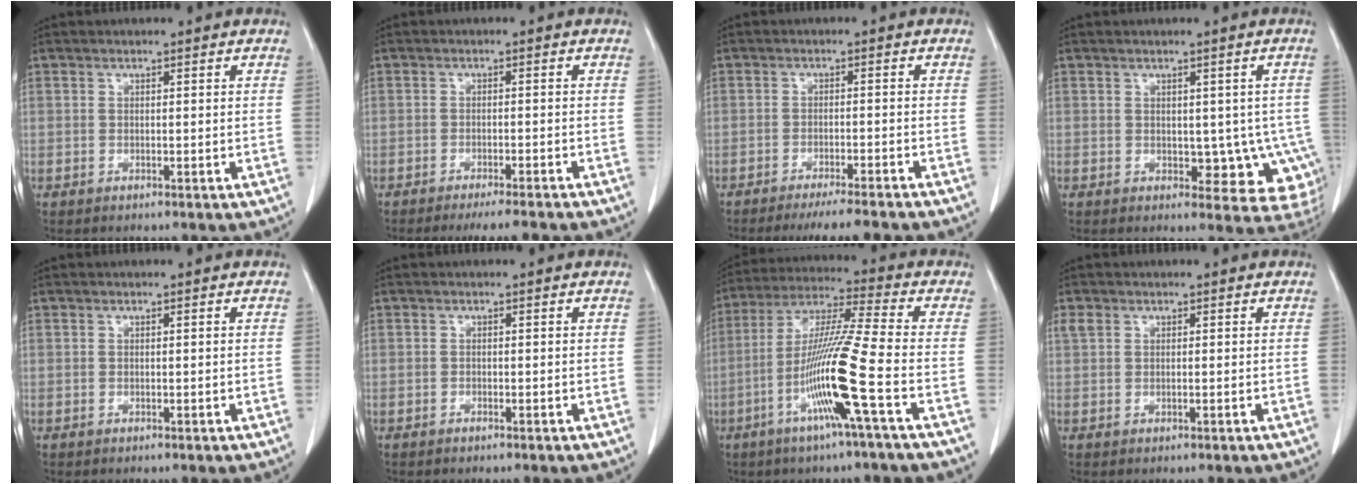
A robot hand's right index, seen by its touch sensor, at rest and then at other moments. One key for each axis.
{"total": 6.4, "fx": -5.7, "fy": -0.2, "fz": 2.9, "tx": -0.023, "ty": -0.012, "tz": -0.081}
{"total": 8.9, "fx": -8.0, "fy": -0.6, "fz": 3.7, "tx": -0.033, "ty": -0.020, "tz": -0.114}
{"total": 8.2, "fx": -1.5, "fy": 5.1, "fz": 6.2, "tx": -0.043, "ty": 0.010, "tz": -0.009}
{"total": 0.0}
{"total": 0.0}
{"total": 14.5, "fx": -4.9, "fy": -1.6, "fz": 13.6, "tx": -0.270, "ty": -0.011, "tz": -0.102}
{"total": 1.6, "fx": 0.6, "fy": 1.0, "fz": 1.0, "tx": -0.033, "ty": 0.013, "tz": 0.017}